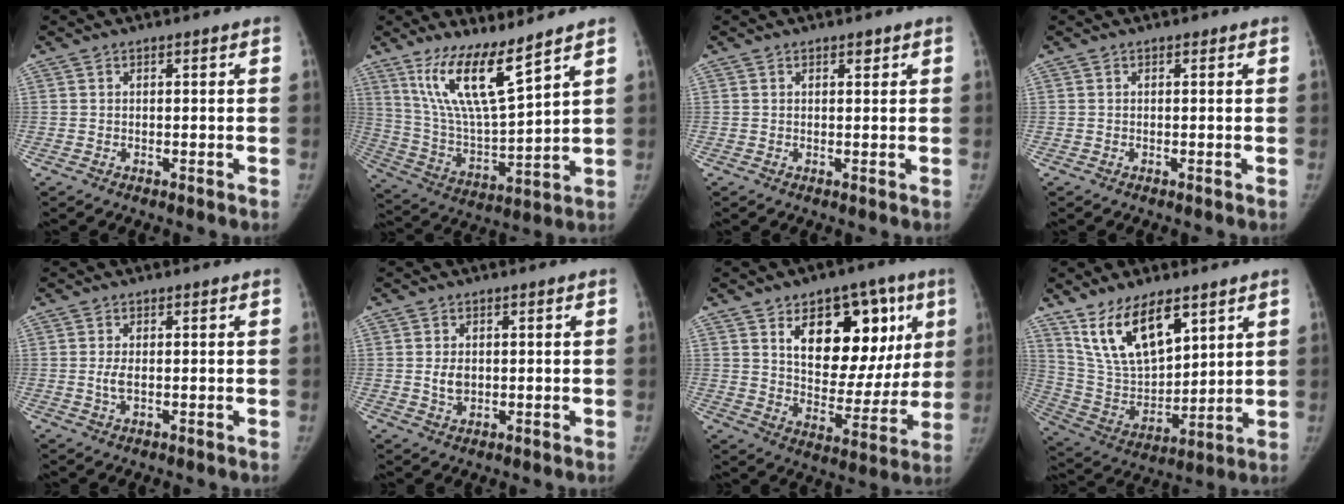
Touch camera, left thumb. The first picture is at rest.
{"total": 14.4, "force": [9.7, 2.5, 10.4], "torque": [-0.183, -0.065, 0.201]}
{"total": 1.1, "force": [0.7, 0.5, 0.6], "torque": [-0.001, -0.004, 0.010]}
{"total": 0.0}
{"total": 2.1, "force": [0.0, 0.9, 1.9], "torque": [-0.046, -0.001, 0.001]}
{"total": 3.1, "force": [0.2, 2.2, 2.2], "torque": [-0.033, -0.004, 0.008]}
{"total": 20.8, "force": [7.8, 12.1, 15.1], "torque": [-0.147, -0.028, 0.117]}
{"total": 16.1, "force": [9.7, 7.5, 10.4], "torque": [-0.156, -0.044, 0.202]}